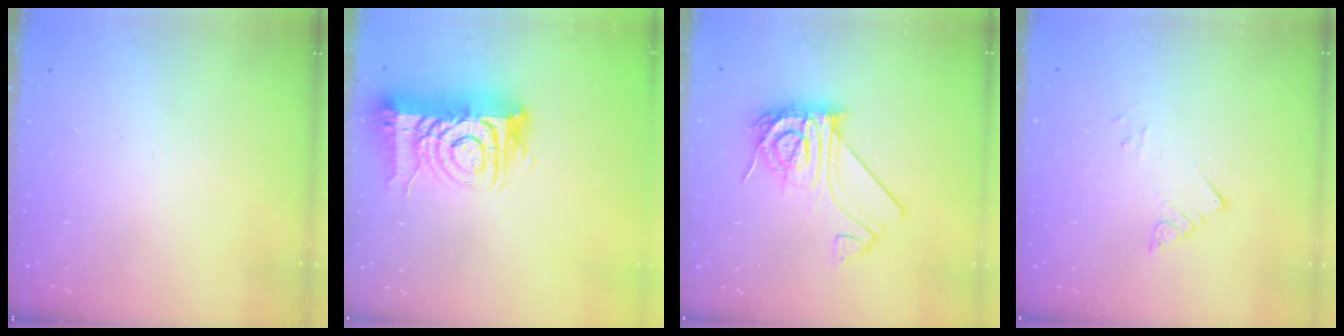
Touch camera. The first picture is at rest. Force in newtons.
{"total": 14.6, "press": 14.5, "slide": 1.7}
{"total": 13.7, "press": 13.6, "slide": 1.2}
{"total": 2.9, "press": 2.9, "slide": 0.4}